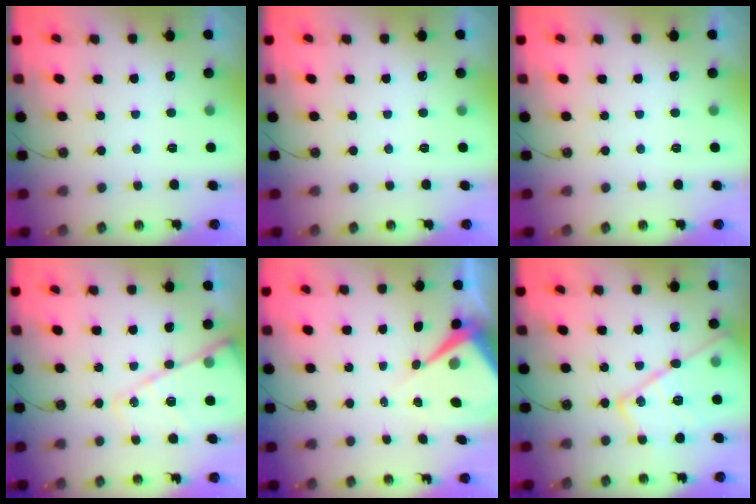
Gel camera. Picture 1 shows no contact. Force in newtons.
{"total": 0.0}
{"total": 0.0}
{"total": 15.8, "press": 15.8, "slide": 1.5}
{"total": 8.3, "press": 8.3, "slide": 0.6}
{"total": 19.4, "press": 19.3, "slide": 1.5}